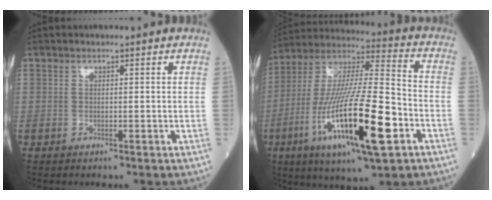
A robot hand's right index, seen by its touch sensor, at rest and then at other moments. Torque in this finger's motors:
{"motor_torque": [2.14, 0.00, 0.72, 0.21]}